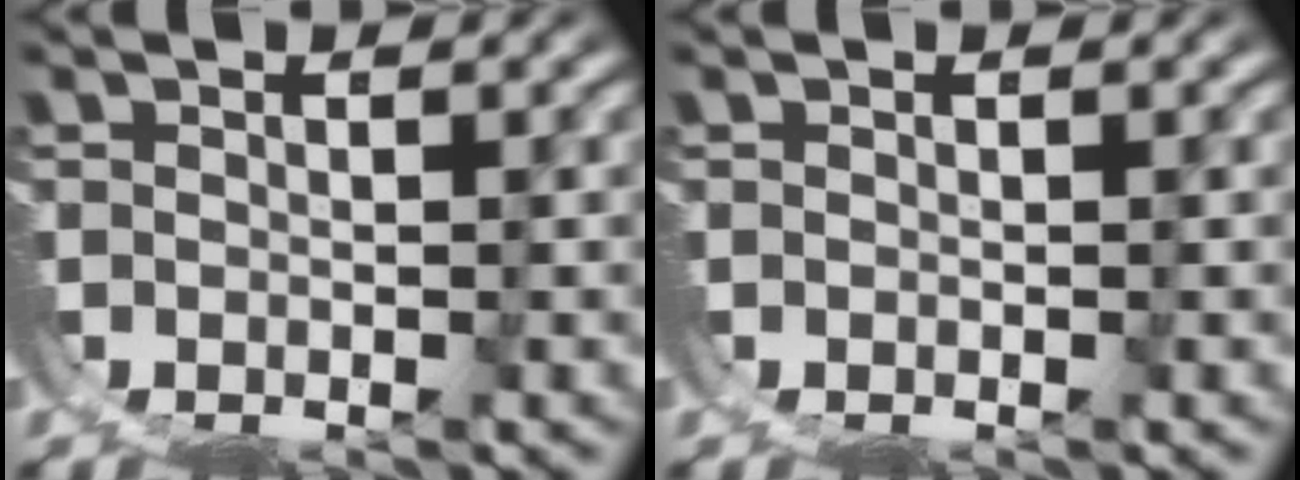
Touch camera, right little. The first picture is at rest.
{"total": 0.0}